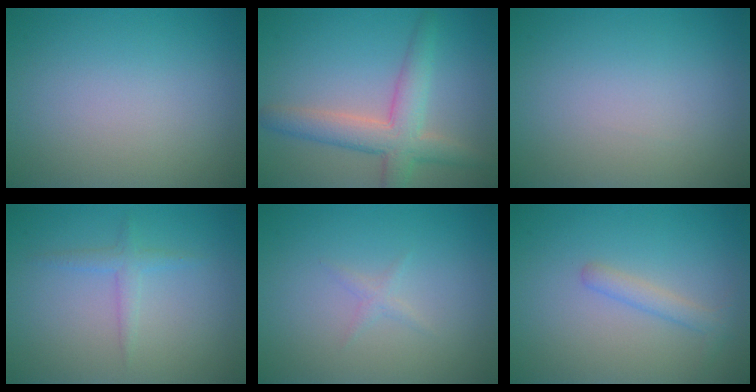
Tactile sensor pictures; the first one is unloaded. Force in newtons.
{"total": 4.9, "press": 4.9, "slide": 0.3}
{"total": 0.0}
{"total": 1.4, "press": 1.4, "slide": 0.0}
{"total": 0.7, "press": 0.7, "slide": 0.0}
{"total": 1.6, "press": 1.6, "slide": 0.0}